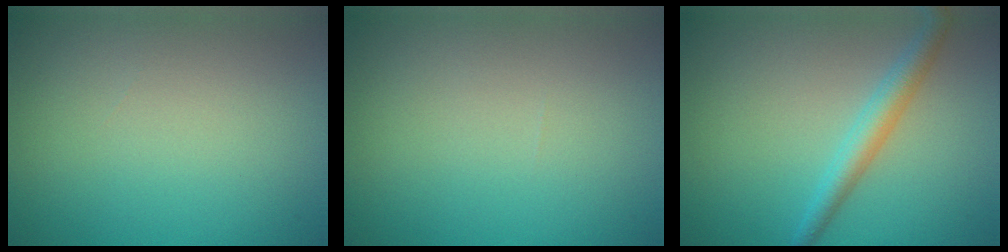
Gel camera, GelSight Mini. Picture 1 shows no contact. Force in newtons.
{"total": 0.0}
{"total": 2.7, "press": 2.7, "slide": 0.1}